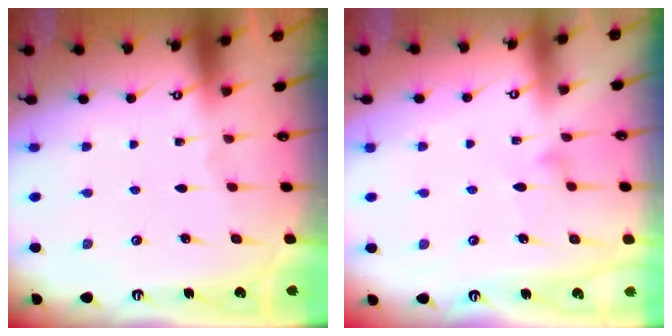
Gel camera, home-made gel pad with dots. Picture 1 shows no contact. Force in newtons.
{"total": 7.6, "press": 7.6, "slide": 0.4}